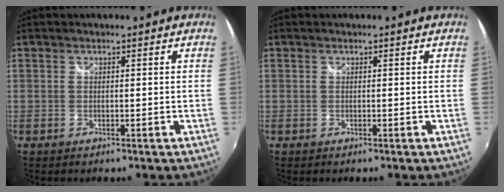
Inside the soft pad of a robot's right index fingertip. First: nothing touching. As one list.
[{"total": 0.0}]